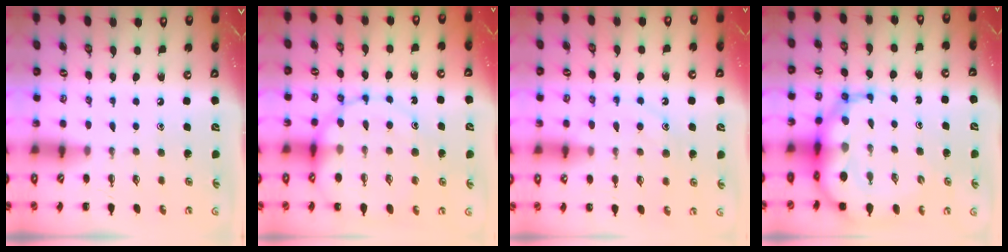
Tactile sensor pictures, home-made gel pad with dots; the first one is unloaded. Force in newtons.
{"total": 14.4, "press": 14.2, "slide": 2.3}
{"total": 11.5, "press": 11.5, "slide": 0.7}
{"total": 14.5, "press": 13.9, "slide": 4.1}